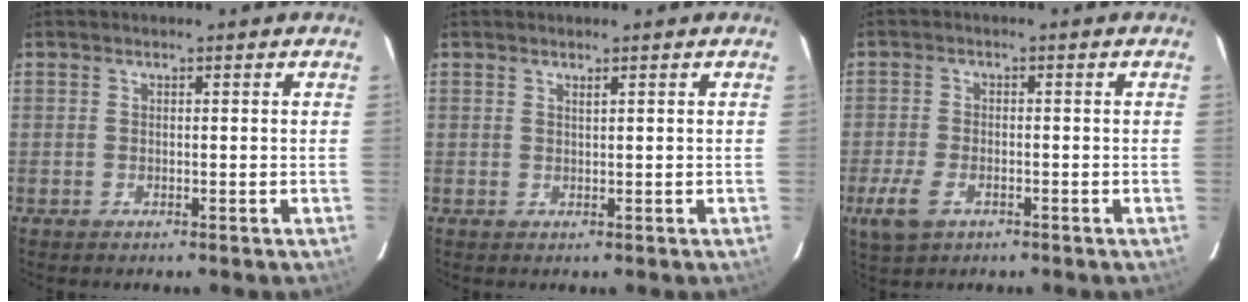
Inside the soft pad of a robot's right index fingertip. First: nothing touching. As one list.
[{"total": 0.5, "force": [0.4, -0.1, 0.3], "torque": [-0.004, 0.000, 0.007]}, {"total": 6.1, "force": [-3.1, 3.3, 4.0], "torque": [-0.105, -0.010, -0.057]}]